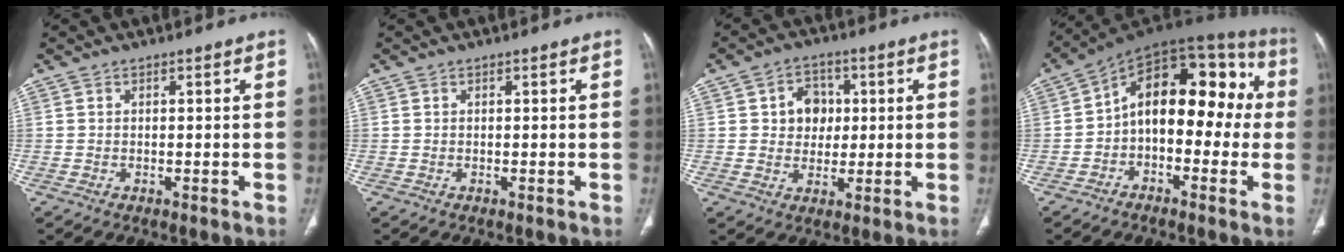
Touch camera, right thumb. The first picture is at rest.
{"total": 0.0}
{"total": 7.1, "force": [1.3, 6.0, 3.6], "torque": [-0.017, 0.002, 0.018]}
{"total": 18.2, "force": [-0.2, 10.6, 14.8], "torque": [-0.162, 0.061, -0.018]}